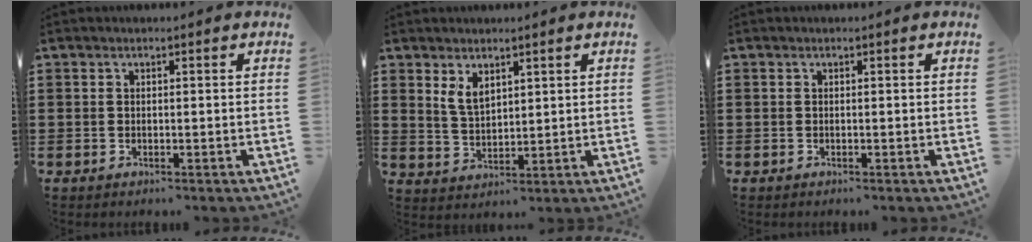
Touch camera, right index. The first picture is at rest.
{"total": 3.7, "force": [2.2, 1.9, 2.2], "torque": [-0.051, 0.004, 0.041]}
{"total": 0.0}